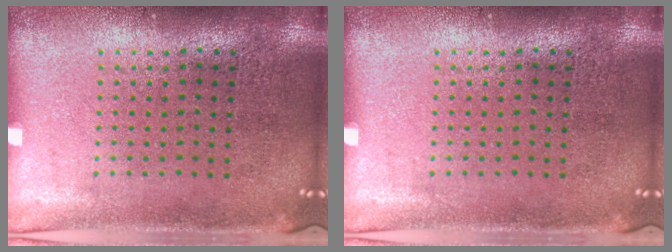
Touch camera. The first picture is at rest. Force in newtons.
{"total": 0.0}